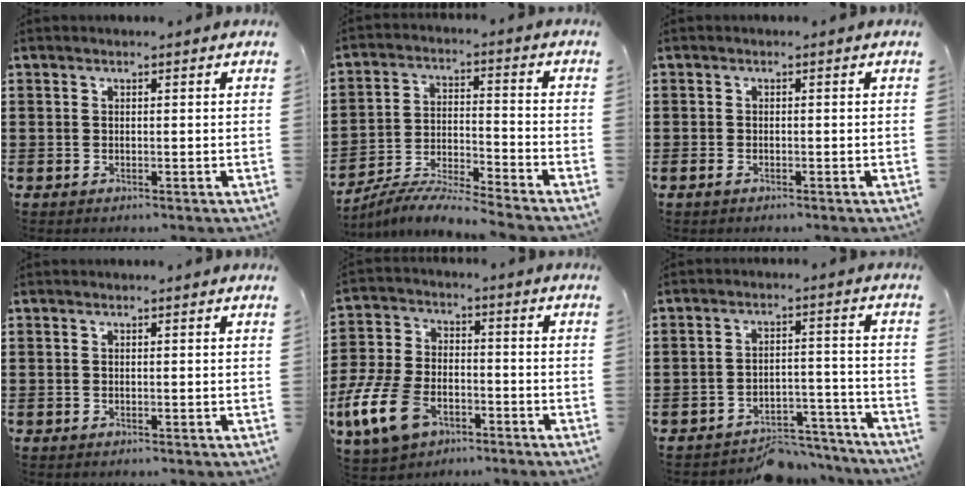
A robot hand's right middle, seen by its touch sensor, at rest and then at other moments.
{"total": 6.8, "force": [-6.6, -0.5, 1.4], "torque": [-0.030, -0.007, -0.130]}
{"total": 0.7, "force": [-0.5, 0.2, 0.5], "torque": [-0.013, -0.007, -0.007]}
{"total": 0.0}
{"total": 10.5, "force": [-6.0, 5.7, 6.4], "torque": [-0.160, 0.008, -0.118]}
{"total": 5.5, "force": [-5.3, 1.2, 1.0], "torque": [-0.014, 0.014, -0.103]}